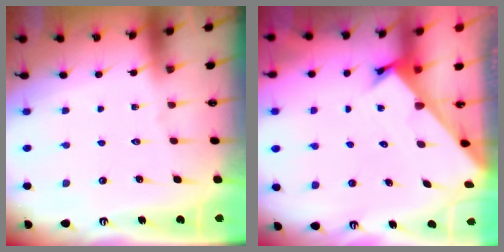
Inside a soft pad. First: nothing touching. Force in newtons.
{"total": 2.4, "press": 2.4, "slide": 0.2}